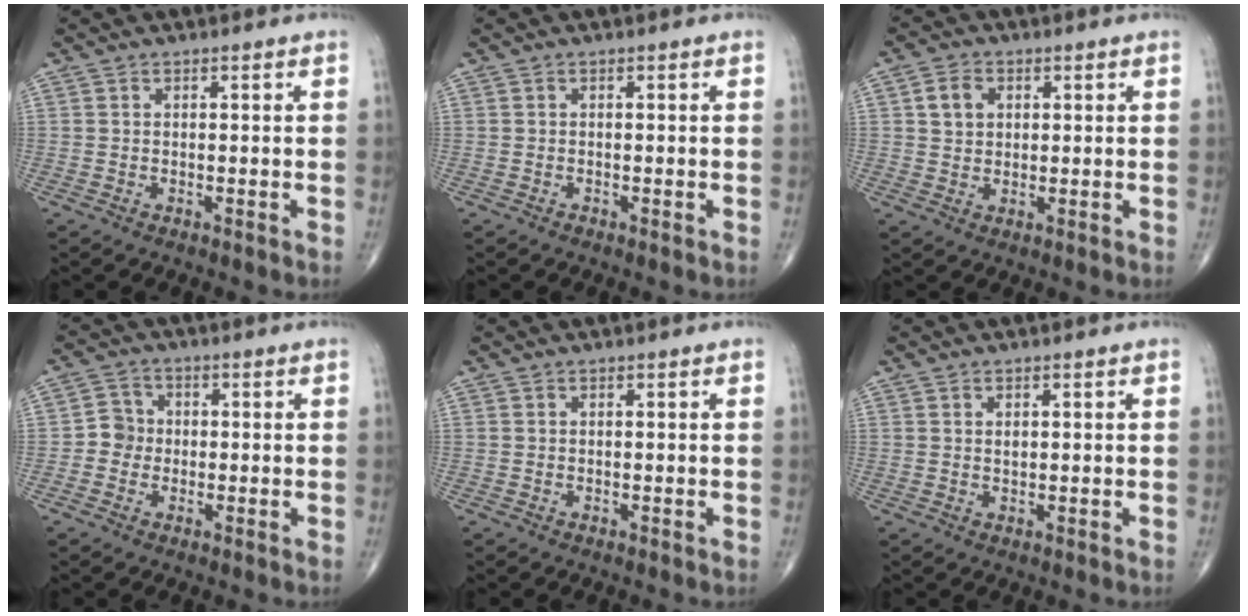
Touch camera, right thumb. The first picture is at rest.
{"total": 0.0}
{"total": 4.5, "force": [1.2, 3.6, 2.4], "torque": [-0.028, 0.000, 0.020]}
{"total": 3.9, "force": [-0.7, 3.7, 1.1], "torque": [0.005, 0.011, -0.023]}
{"total": 0.0}
{"total": 0.9, "force": [0.4, 0.6, 0.7], "torque": [-0.010, -0.002, 0.008]}